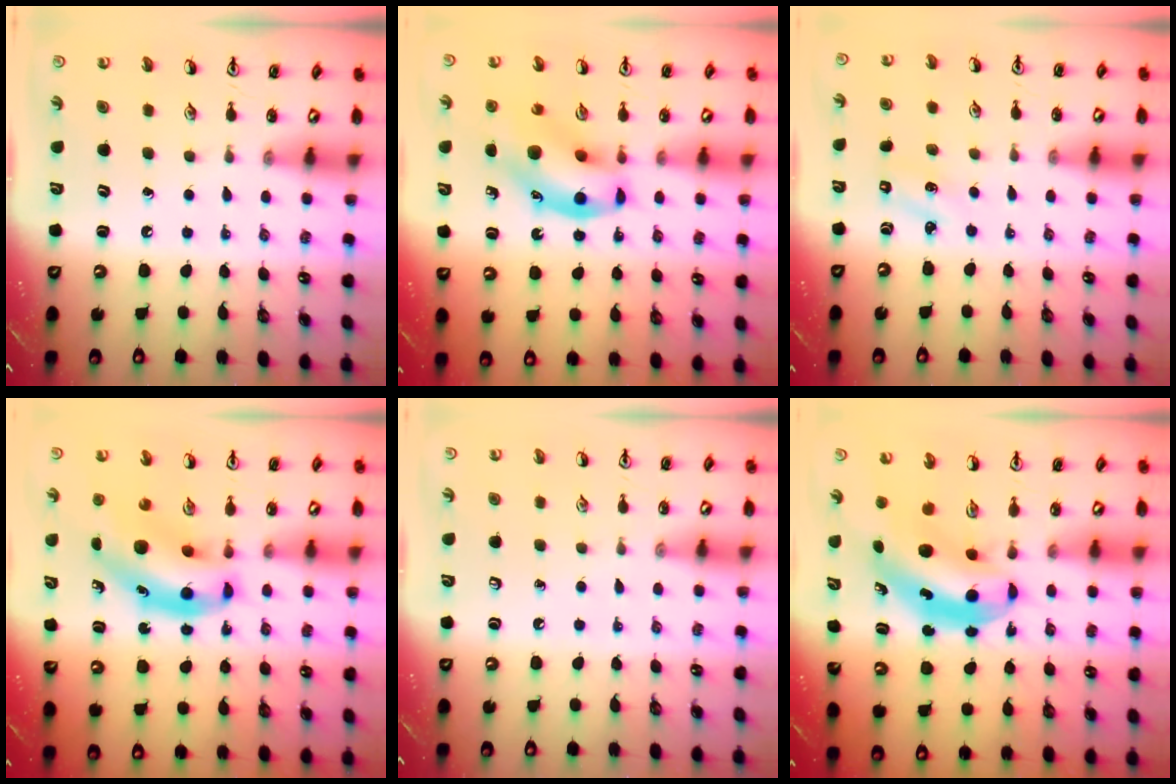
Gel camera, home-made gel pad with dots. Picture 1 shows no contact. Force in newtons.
{"total": 11.5, "press": 11.1, "slide": 3.1}
{"total": 1.3, "press": 1.2, "slide": 0.5}
{"total": 9.1, "press": 8.8, "slide": 2.5}
{"total": 0.0}
{"total": 5.7, "press": 5.6, "slide": 1.3}